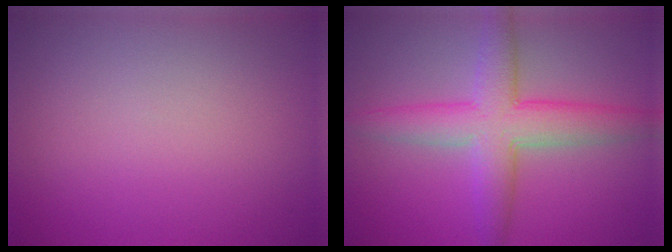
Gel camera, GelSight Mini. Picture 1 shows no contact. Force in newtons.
{"total": 5.8, "press": 5.8, "slide": 0.2}